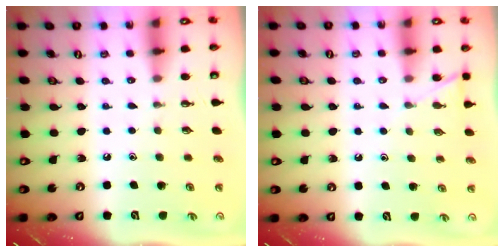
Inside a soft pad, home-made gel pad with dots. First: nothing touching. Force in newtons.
{"total": 7.0, "press": 6.9, "slide": 0.5}